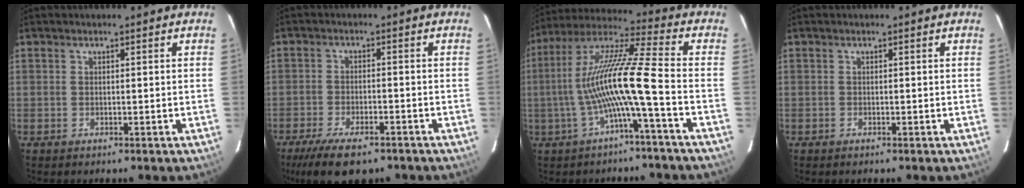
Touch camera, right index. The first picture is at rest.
{"total": 12.0, "force": [-8.9, 4.2, 7.0], "torque": [-0.161, -0.030, -0.146]}
{"total": 12.9, "force": [-3.6, -0.9, 12.4], "torque": [-0.236, 0.007, -0.065]}
{"total": 0.0}